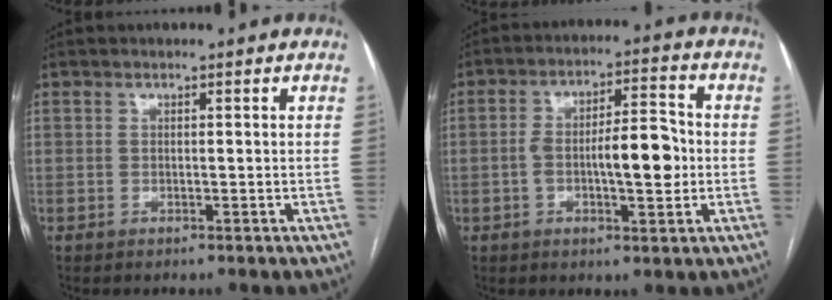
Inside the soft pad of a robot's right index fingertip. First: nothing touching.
{"total": 9.6, "force": [-1.1, 2.7, 9.2], "torque": [-0.155, 0.018, -0.016]}